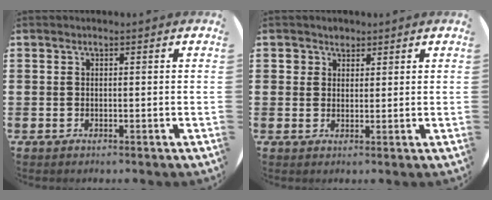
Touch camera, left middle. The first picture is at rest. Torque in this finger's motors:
{"motor_torque": [0.02, -0.01, 0.00, 0.00]}